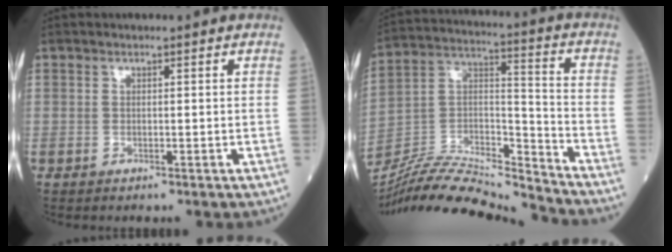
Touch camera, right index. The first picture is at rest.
{"total": 19.9, "force": [-19.2, 0.7, 5.3], "torque": [-0.106, 0.024, -0.333]}